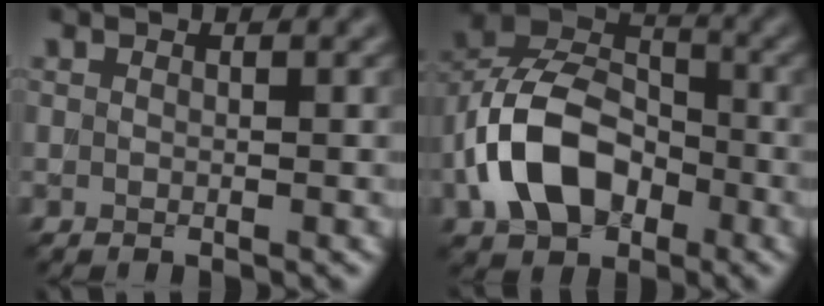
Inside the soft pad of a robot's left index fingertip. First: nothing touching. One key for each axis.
{"total": 9.1, "fx": -3.2, "fy": 6.1, "fz": 5.9, "tx": -0.108, "ty": 0.016, "tz": -0.074}